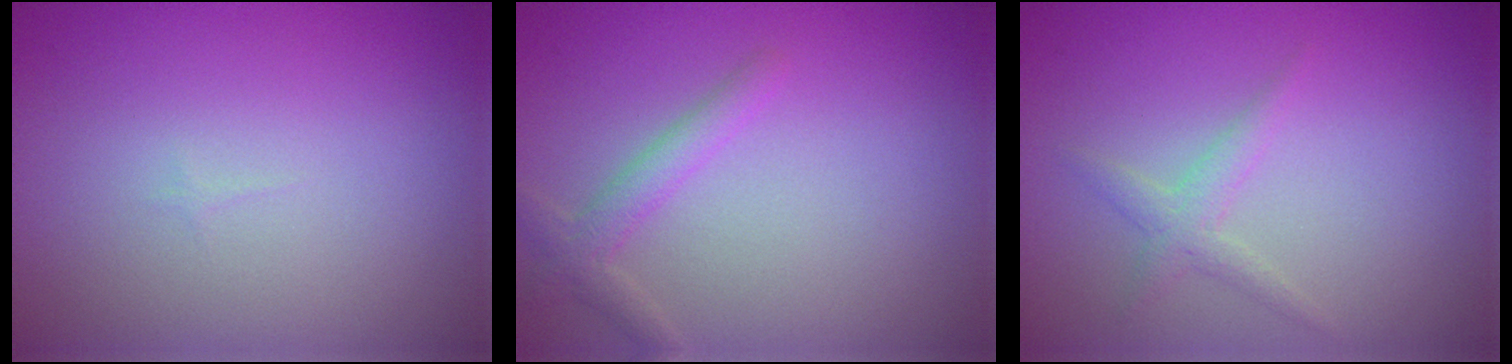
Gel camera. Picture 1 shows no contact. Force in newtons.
{"total": 2.0, "press": 2.0, "slide": 0.1}
{"total": 1.6, "press": 1.6, "slide": 0.0}